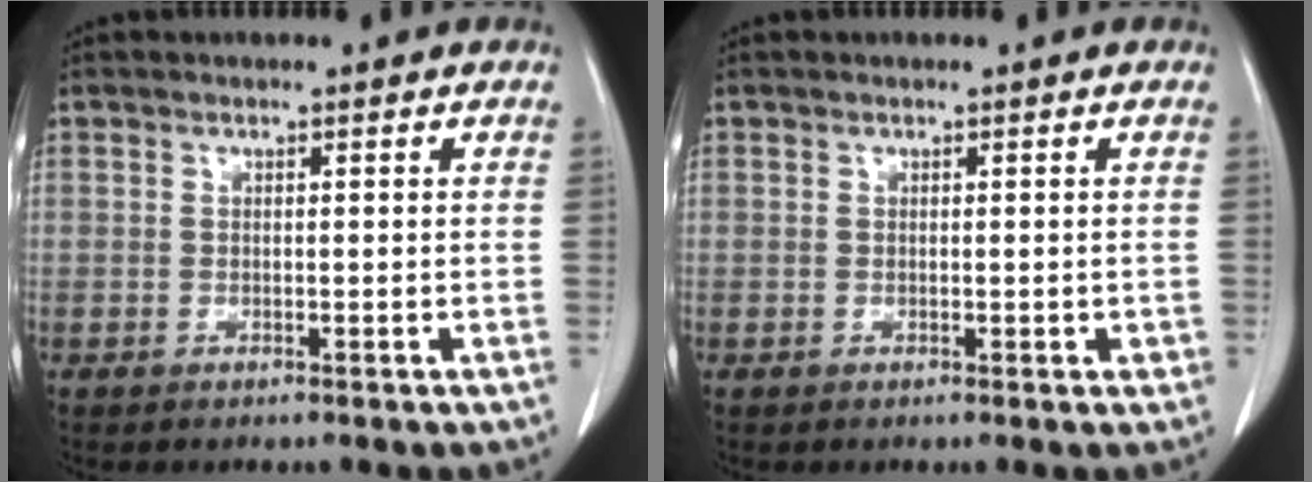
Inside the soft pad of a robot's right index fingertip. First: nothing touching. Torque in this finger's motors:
{"motor_torque": [0.27, -0.05, 0.11, 0.11]}